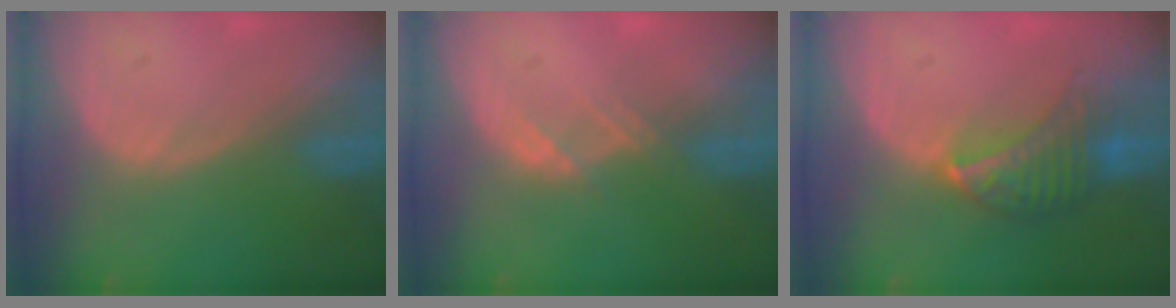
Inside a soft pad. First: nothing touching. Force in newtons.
{"total": 1.5, "press": 1.4, "slide": 0.2}
{"total": 7.0, "press": 6.4, "slide": 2.9}